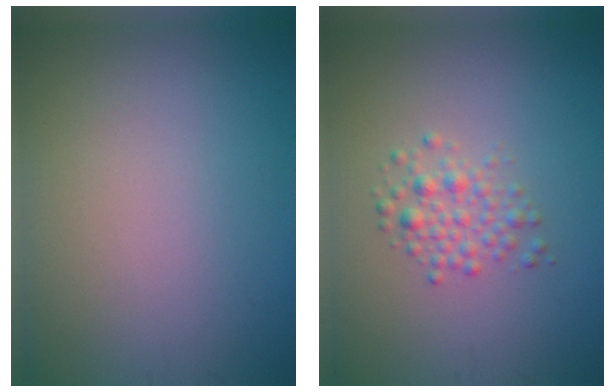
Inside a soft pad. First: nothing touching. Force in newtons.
{"total": 2.2, "press": 2.2, "slide": 0.1}